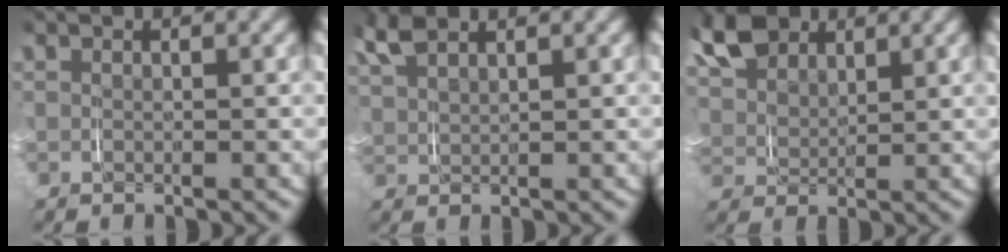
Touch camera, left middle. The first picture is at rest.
{"total": 2.6, "force": [2.2, 0.9, 1.1], "torque": [-0.041, 0.002, 0.046]}
{"total": 7.4, "force": [4.1, 4.6, 4.1], "torque": [-0.099, -0.002, 0.072]}